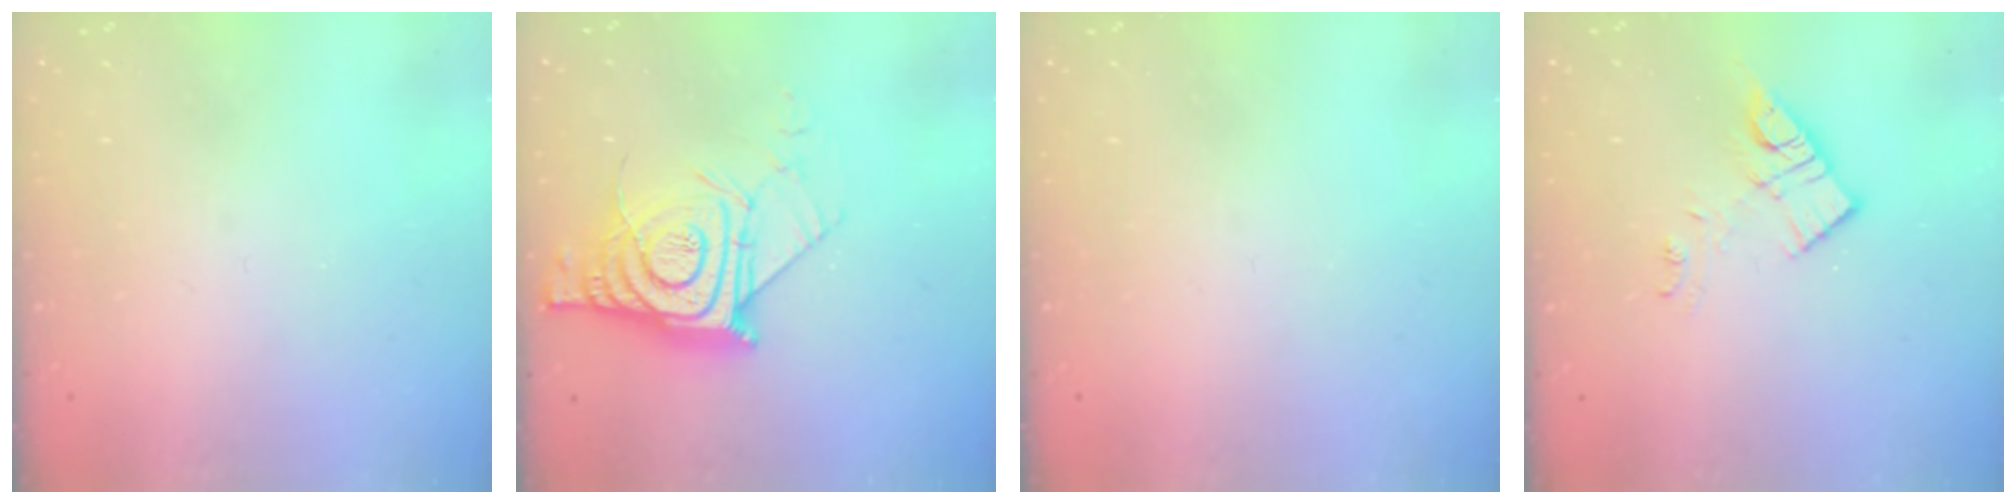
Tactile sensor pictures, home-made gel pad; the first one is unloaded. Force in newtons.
{"total": 14.0, "press": 13.9, "slide": 1.3}
{"total": 0.0}
{"total": 11.5, "press": 11.5, "slide": 0.6}